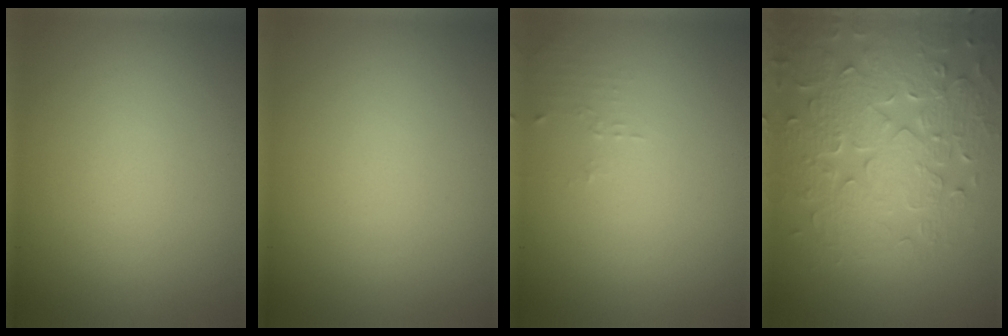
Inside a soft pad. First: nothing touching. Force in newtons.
{"total": 0.0}
{"total": 0.9, "press": 0.9, "slide": 0.3}
{"total": 7.7, "press": 6.1, "slide": 4.7}